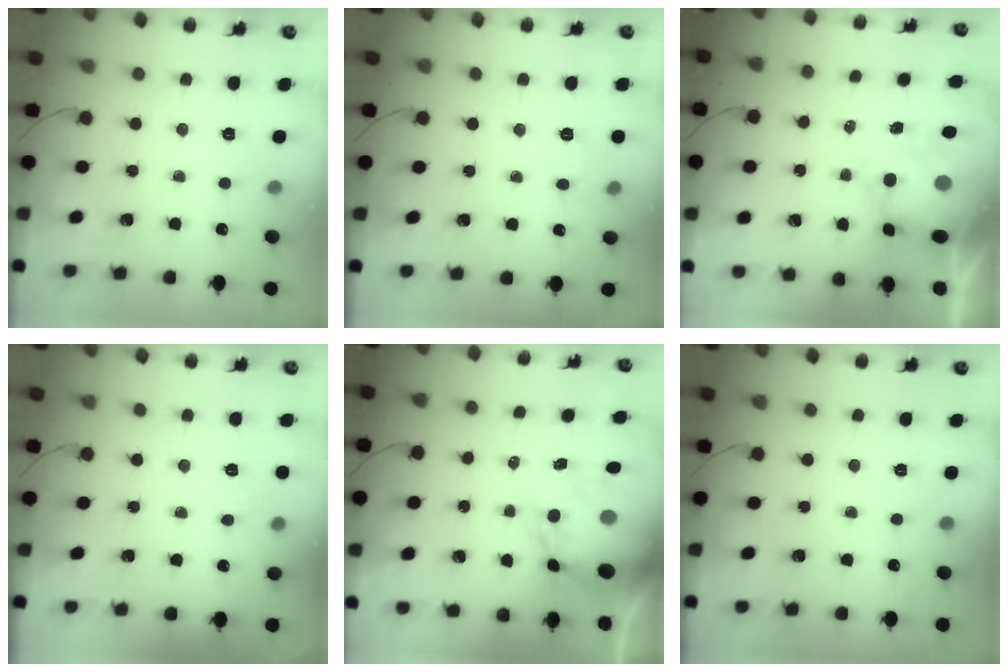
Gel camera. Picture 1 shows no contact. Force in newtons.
{"total": 6.8, "press": 6.6, "slide": 1.6}
{"total": 7.7, "press": 7.4, "slide": 2.1}
{"total": 4.2, "press": 4.1, "slide": 1.1}
{"total": 15.2, "press": 14.8, "slide": 3.5}
{"total": 0.0}